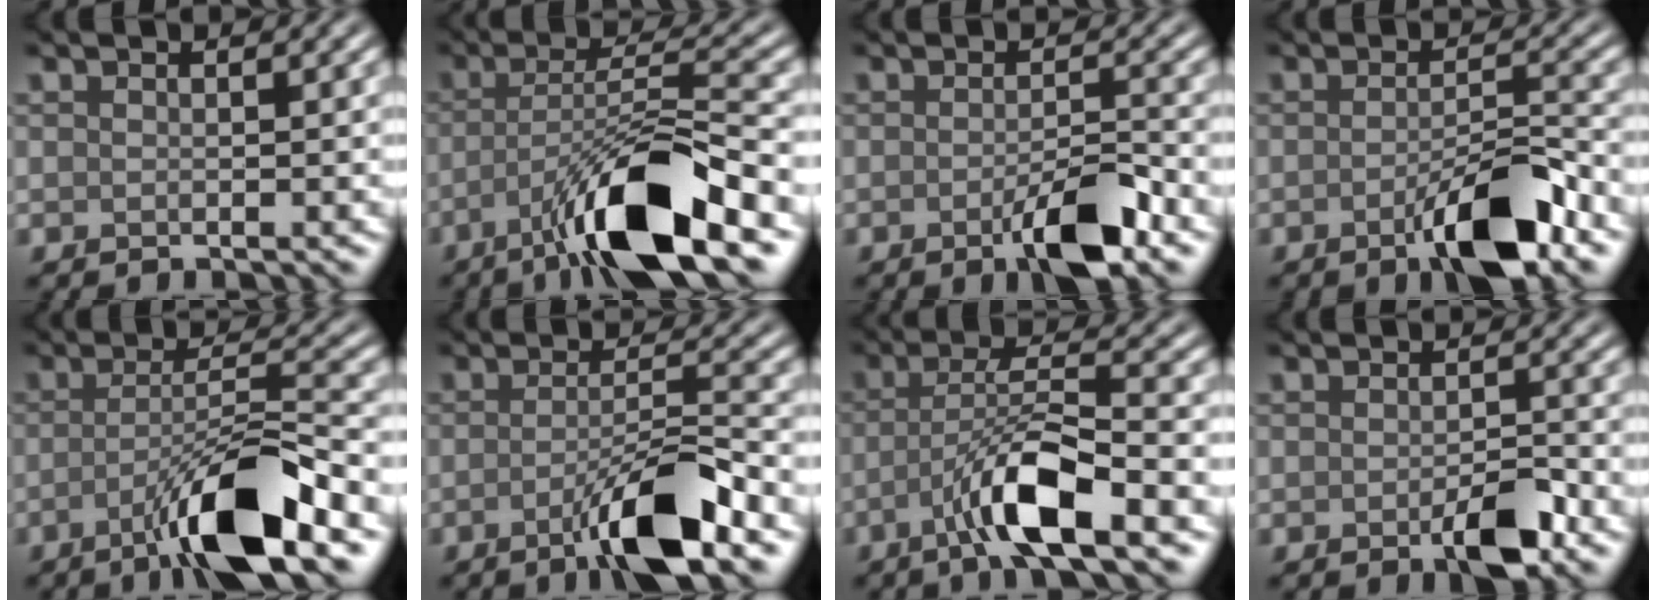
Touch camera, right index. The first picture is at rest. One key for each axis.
{"total": 9.8, "fx": -5.7, "fy": 1.7, "fz": 7.9, "tx": -0.134, "ty": 0.007, "tz": -0.104}
{"total": 4.2, "fx": -2.1, "fy": 0.9, "fz": 3.6, "tx": -0.063, "ty": -0.001, "tz": -0.039}
{"total": 5.5, "fx": -2.8, "fy": 1.4, "fz": 4.6, "tx": -0.077, "ty": -0.001, "tz": -0.050}
{"total": 7.9, "fx": -4.2, "fy": 1.0, "fz": 6.7, "tx": -0.112, "ty": 0.011, "tz": -0.078}
{"total": 6.1, "fx": -3.1, "fy": 0.8, "fz": 5.1, "tx": -0.086, "ty": 0.005, "tz": -0.061}
{"total": 6.8, "fx": -3.3, "fy": 1.2, "fz": 5.8, "tx": -0.111, "ty": 0.010, "tz": -0.065}
{"total": 3.1, "fx": -1.5, "fy": 1.0, "fz": 2.5, "tx": -0.039, "ty": -0.002, "tz": -0.024}